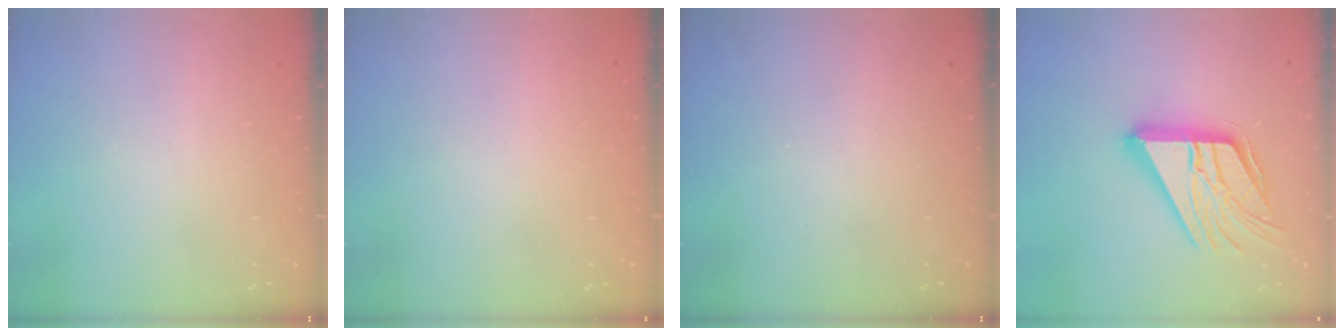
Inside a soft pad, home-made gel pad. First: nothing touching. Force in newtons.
{"total": 1.6, "press": 1.6, "slide": 0.1}
{"total": 0.0}
{"total": 21.6, "press": 21.5, "slide": 2.3}